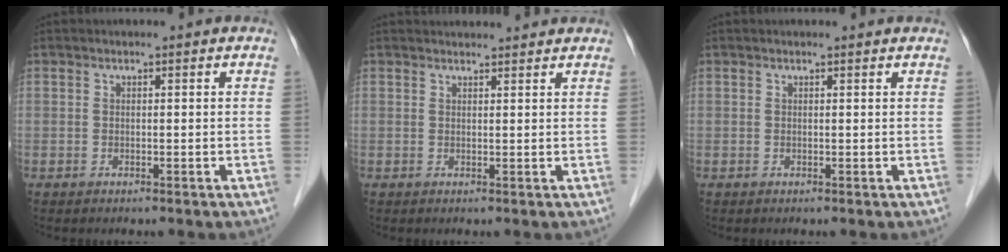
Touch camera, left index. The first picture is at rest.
{"total": 4.9, "force": [4.9, 0.5, 0.8], "torque": [-0.011, 0.027, 0.058]}
{"total": 1.3, "force": [1.2, 0.1, 0.3], "torque": [-0.011, 0.007, 0.015]}